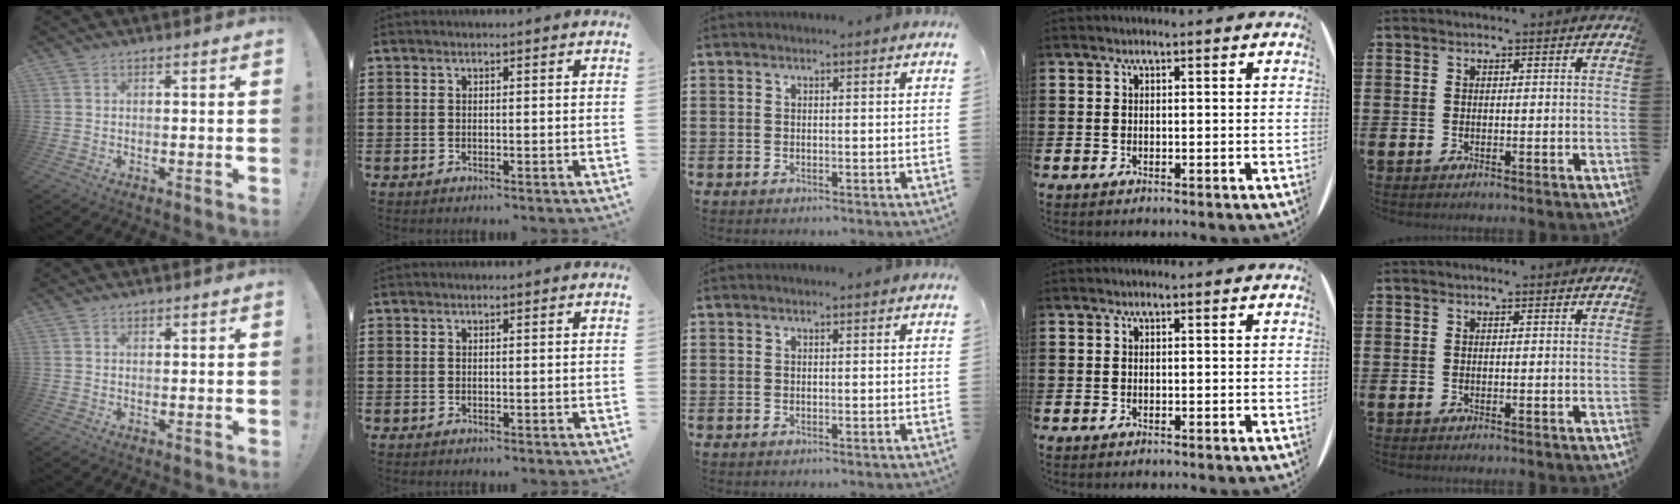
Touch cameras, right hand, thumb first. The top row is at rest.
{"thumb": {"total": 0.8, "force": [0.5, 0.5, 0.2], "torque": [0.001, -0.001, 0.009]}}